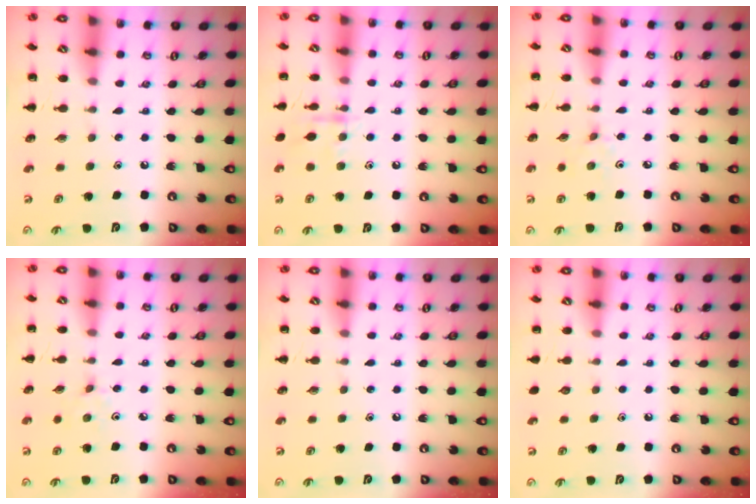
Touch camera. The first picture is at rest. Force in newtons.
{"total": 8.2, "press": 8.1, "slide": 1.3}
{"total": 2.5, "press": 2.4, "slide": 0.9}
{"total": 2.5, "press": 2.4, "slide": 0.9}
{"total": 0.0}
{"total": 0.0}